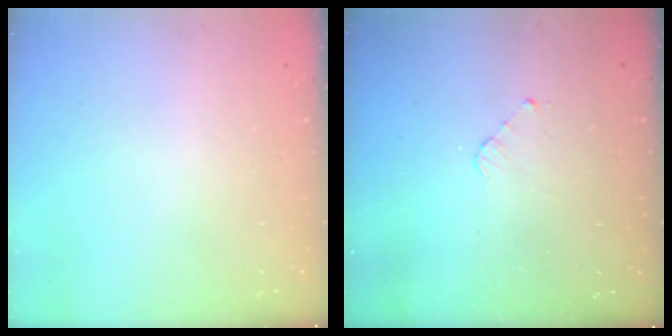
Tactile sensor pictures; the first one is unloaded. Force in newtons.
{"total": 3.0, "press": 2.9, "slide": 0.2}